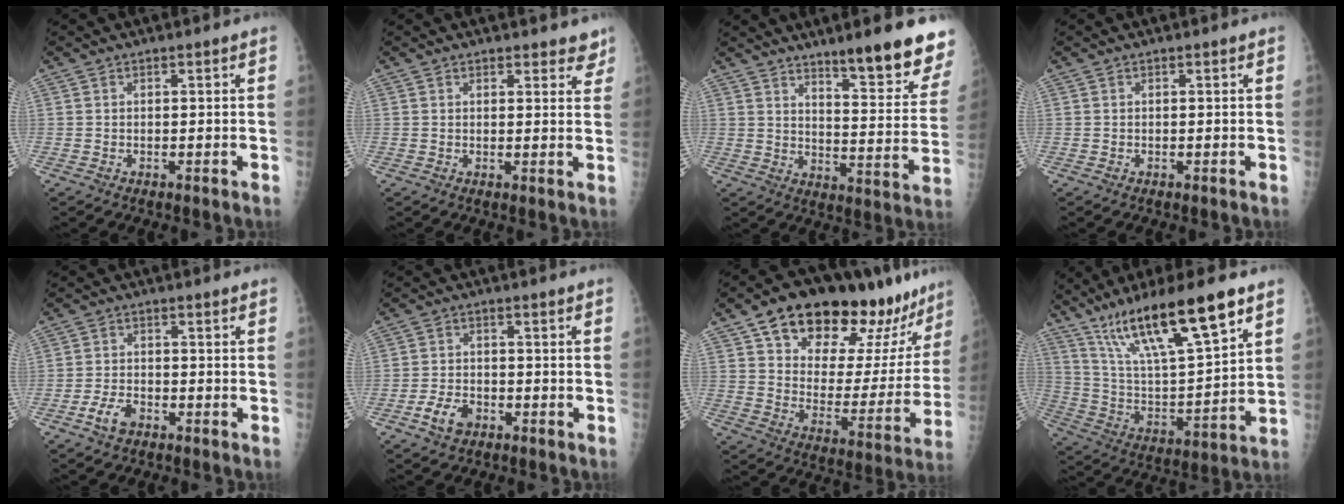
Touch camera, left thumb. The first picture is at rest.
{"total": 3.9, "force": [3.4, 1.8, 0.9], "torque": [0.026, -0.017, 0.029]}
{"total": 16.6, "force": [12.0, 3.0, 11.0], "torque": [-0.108, -0.082, 0.169]}
{"total": 0.0}
{"total": 3.9, "force": [-2.4, 2.0, 2.3], "torque": [-0.046, 0.013, -0.044]}
{"total": 4.9, "force": [-2.7, 3.1, 2.6], "torque": [-0.044, 0.016, -0.047]}
{"total": 26.0, "force": [18.2, 11.3, 14.8], "torque": [-0.174, -0.064, 0.271]}
{"total": 21.5, "force": [13.5, 4.3, 16.2], "torque": [-0.274, -0.041, 0.251]}